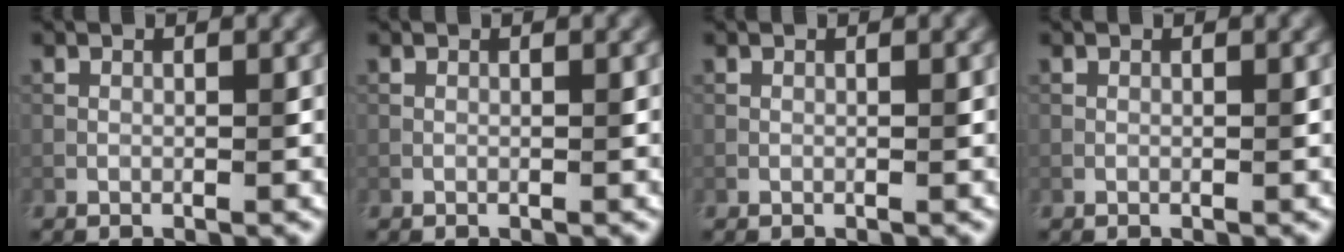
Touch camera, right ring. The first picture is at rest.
{"total": 0.0}
{"total": 0.0}
{"total": 0.0}